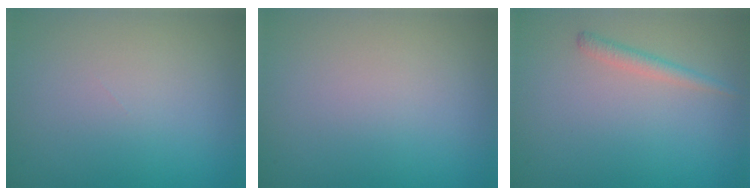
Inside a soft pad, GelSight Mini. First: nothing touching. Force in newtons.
{"total": 0.0}
{"total": 1.4, "press": 1.3, "slide": 0.1}